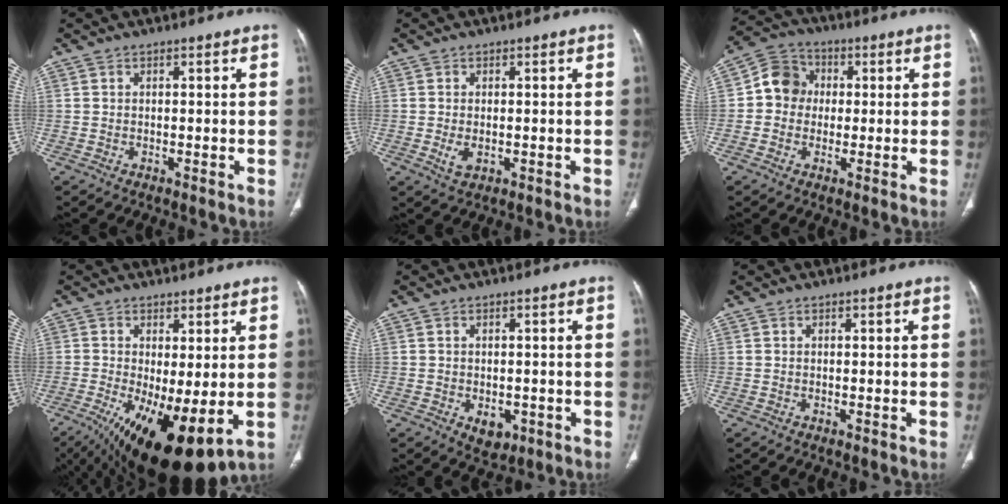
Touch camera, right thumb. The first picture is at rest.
{"total": 2.8, "force": [-0.5, 1.6, 2.3], "torque": [-0.045, -0.006, -0.004]}
{"total": 7.9, "force": [0.3, 7.1, 3.3], "torque": [-0.035, 0.020, -0.010]}
{"total": 15.9, "force": [-4.2, 5.9, 14.1], "torque": [-0.240, -0.023, -0.046]}
{"total": 3.9, "force": [-1.2, 2.7, 2.5], "torque": [-0.022, 0.002, -0.005]}
{"total": 0.0}